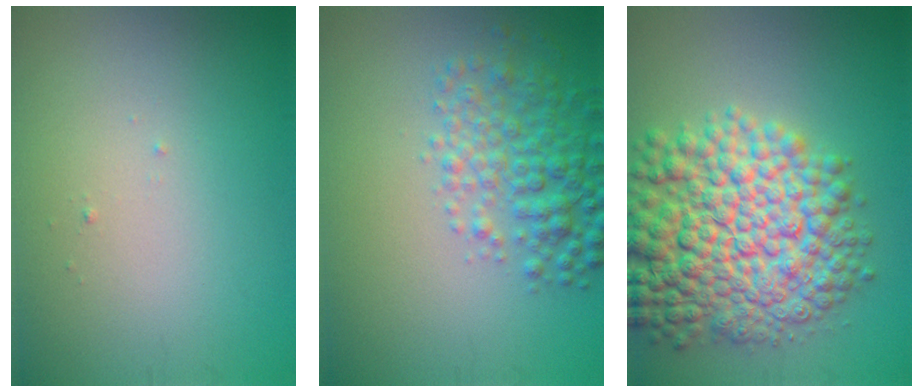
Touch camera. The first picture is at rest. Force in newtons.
{"total": 4.5, "press": 4.5, "slide": 0.1}
{"total": 11.5, "press": 11.5, "slide": 0.3}